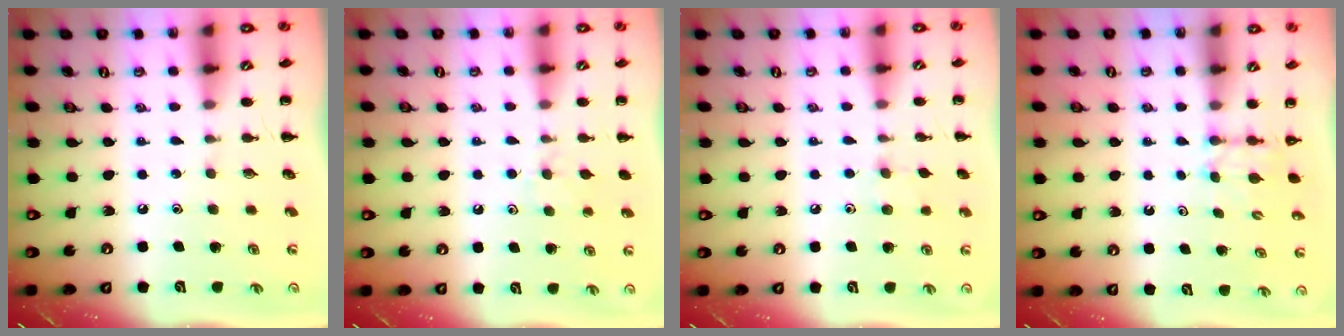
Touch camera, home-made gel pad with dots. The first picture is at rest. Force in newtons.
{"total": 5.7, "press": 5.4, "slide": 1.9}
{"total": 5.9, "press": 5.6, "slide": 2.0}
{"total": 2.8, "press": 2.6, "slide": 1.1}